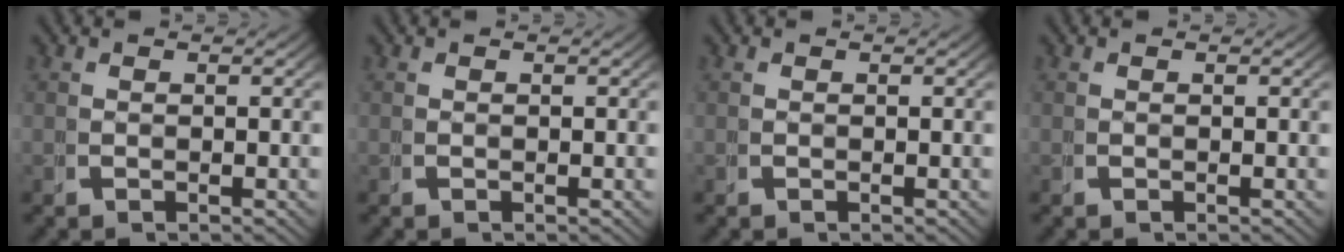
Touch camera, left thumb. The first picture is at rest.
{"total": 0.0}
{"total": 0.0}
{"total": 0.0}